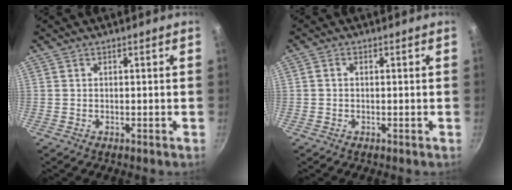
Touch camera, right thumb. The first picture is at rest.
{"total": 0.9, "force": [0.0, 0.7, 0.6], "torque": [-0.011, 0.006, -0.001]}